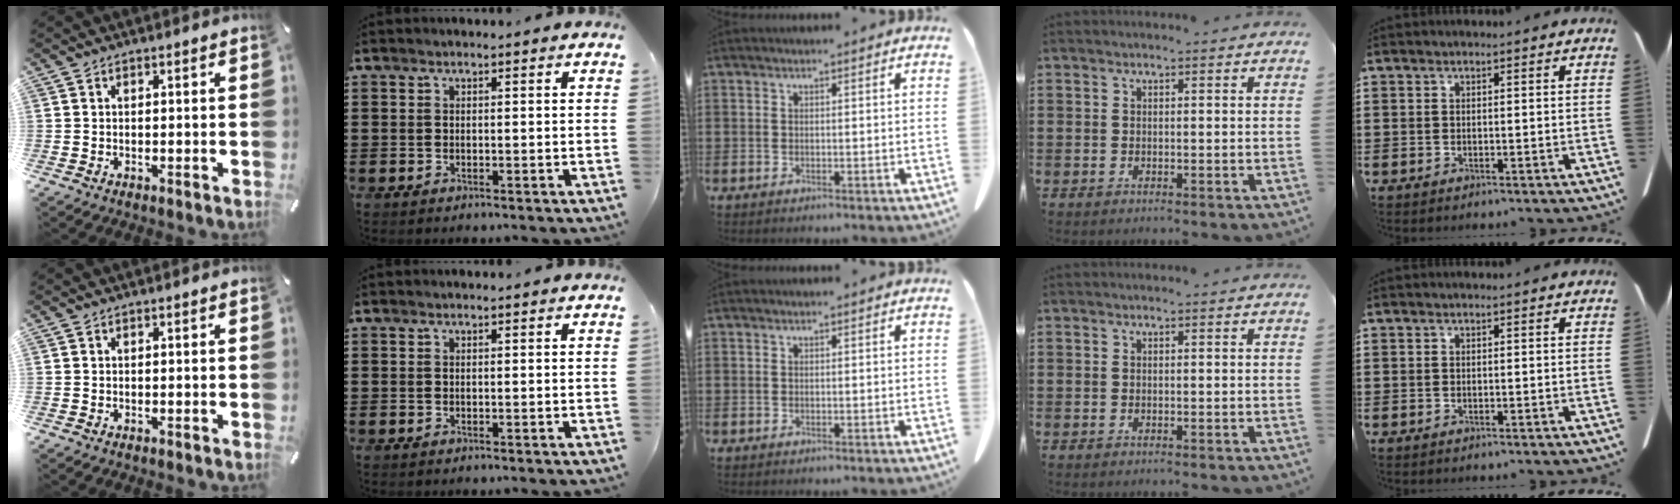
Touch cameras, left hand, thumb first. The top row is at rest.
{}